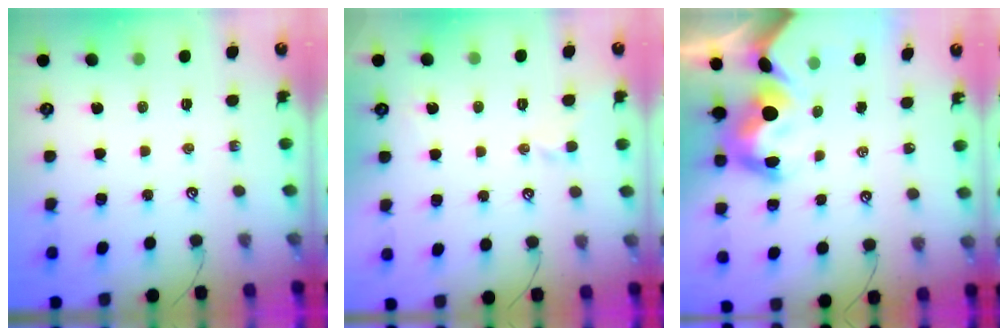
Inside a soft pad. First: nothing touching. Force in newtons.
{"total": 1.0, "press": 0.9, "slide": 0.5}
{"total": 9.1, "press": 9.0, "slide": 1.3}